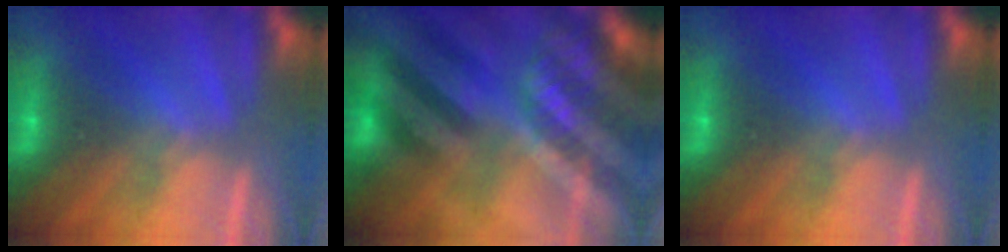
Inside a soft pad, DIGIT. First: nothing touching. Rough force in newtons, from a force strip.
{"total": 8.0}
{"total": 0.0}